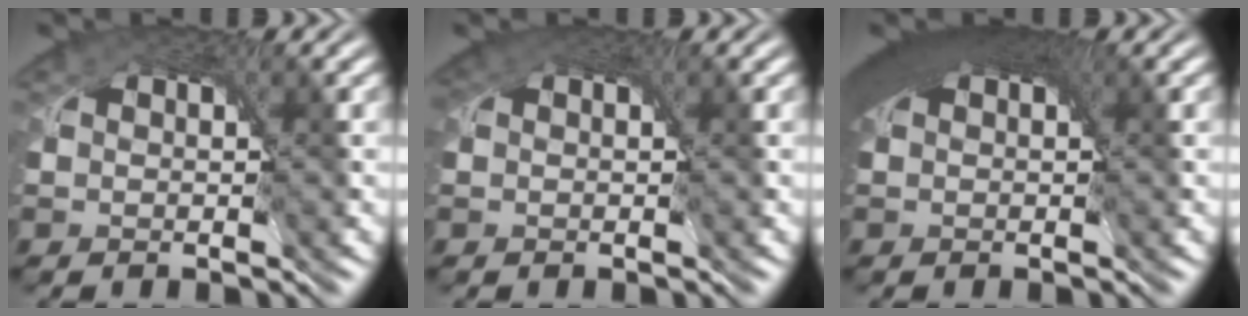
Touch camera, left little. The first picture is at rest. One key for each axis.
{"total": 2.4, "fx": 1.0, "fy": 1.7, "fz": 1.3, "tx": -0.030, "ty": 0.004, "tz": 0.010}
{"total": 6.8, "fx": 2.9, "fy": 3.2, "fz": 5.2, "tx": -0.082, "ty": 0.017, "tz": 0.032}